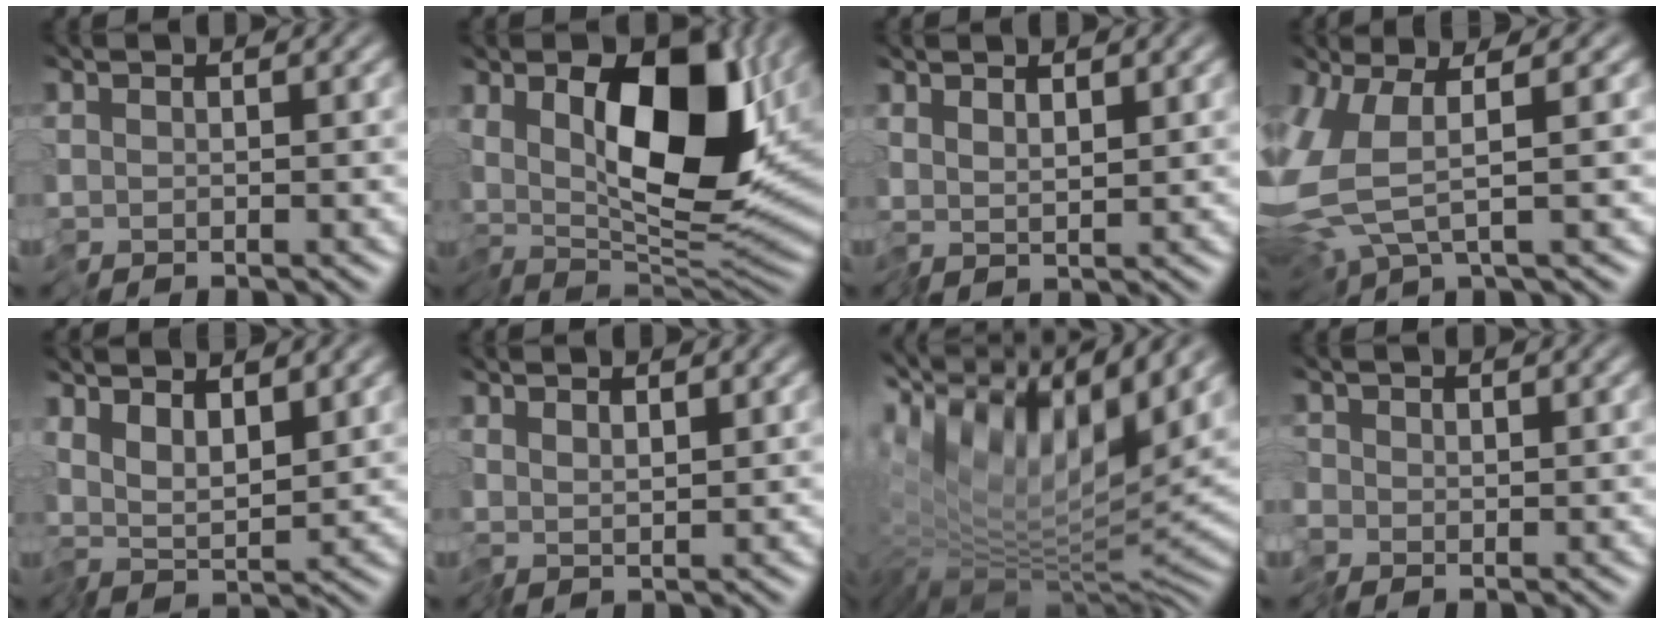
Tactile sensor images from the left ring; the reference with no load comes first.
{"total": 13.7, "force": [3.5, 6.4, 11.5], "torque": [-0.186, -0.006, 0.043]}
{"total": 1.4, "force": [0.8, 0.5, 1.0], "torque": [-0.022, -0.001, 0.014]}
{"total": 6.1, "force": [-0.8, 2.6, 5.5], "torque": [-0.146, -0.021, -0.010]}
{"total": 3.6, "force": [1.3, 1.4, 3.1], "torque": [-0.068, -0.005, 0.017]}
{"total": 1.1, "force": [0.7, 0.4, 0.8], "torque": [-0.020, -0.001, 0.011]}
{"total": 13.8, "force": [3.0, 5.9, 12.1], "torque": [-0.223, 0.004, 0.060]}
{"total": 1.0, "force": [-0.2, 1.0, 0.0], "torque": [-0.003, -0.002, -0.008]}